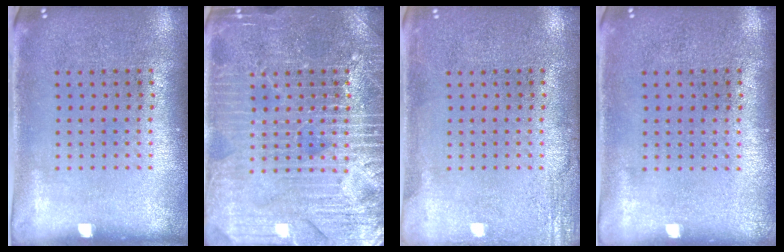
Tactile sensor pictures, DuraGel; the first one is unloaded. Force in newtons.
{"total": 4.4, "press": 4.3, "slide": 0.5}
{"total": 2.2, "press": 2.2, "slide": 0.4}
{"total": 0.0}